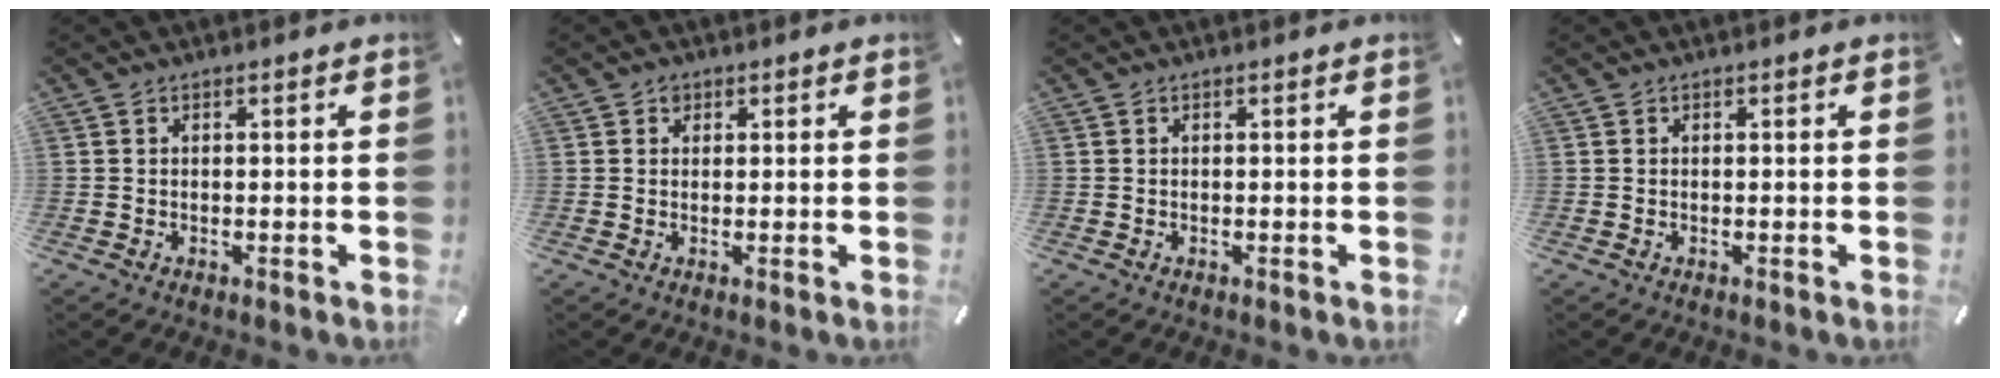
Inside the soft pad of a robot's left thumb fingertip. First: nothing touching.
{"total": 1.3, "force": [0.4, 1.2, 0.1], "torque": [0.005, 0.002, 0.004]}
{"total": 0.0}
{"total": 0.0}